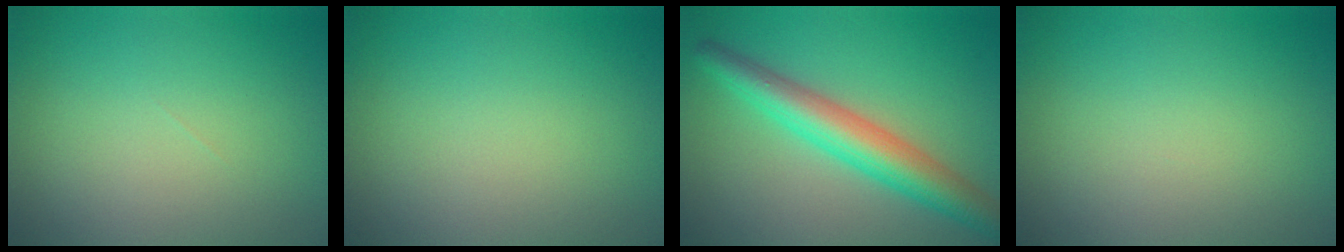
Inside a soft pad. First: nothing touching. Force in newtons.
{"total": 0.0}
{"total": 5.7, "press": 5.7, "slide": 0.1}
{"total": 0.0}